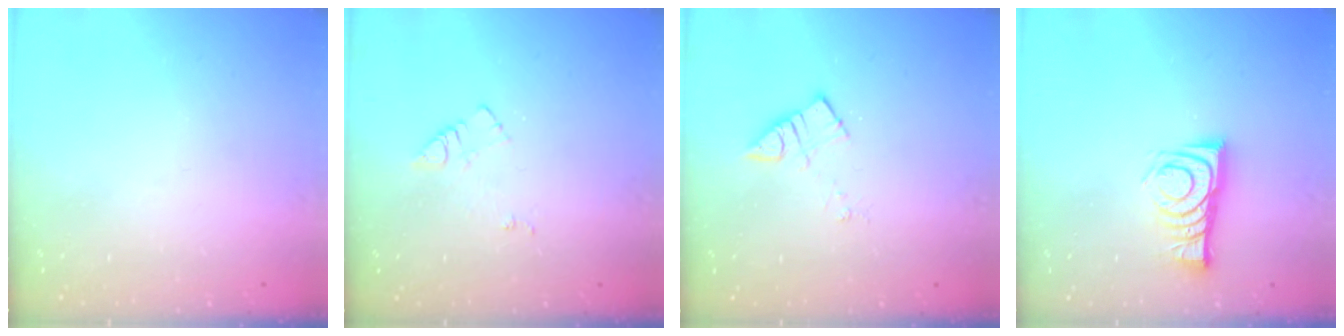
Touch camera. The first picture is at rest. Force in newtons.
{"total": 6.2, "press": 6.2, "slide": 0.8}
{"total": 5.0, "press": 5.0, "slide": 0.4}
{"total": 9.0, "press": 9.0, "slide": 0.2}